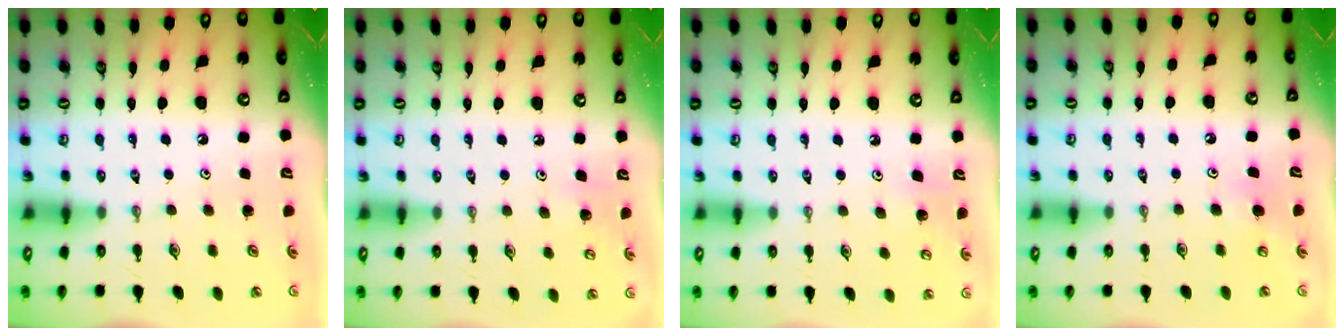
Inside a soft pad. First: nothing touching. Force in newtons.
{"total": 5.6, "press": 5.5, "slide": 0.7}
{"total": 5.5, "press": 5.3, "slide": 1.6}
{"total": 6.4, "press": 6.3, "slide": 1.0}